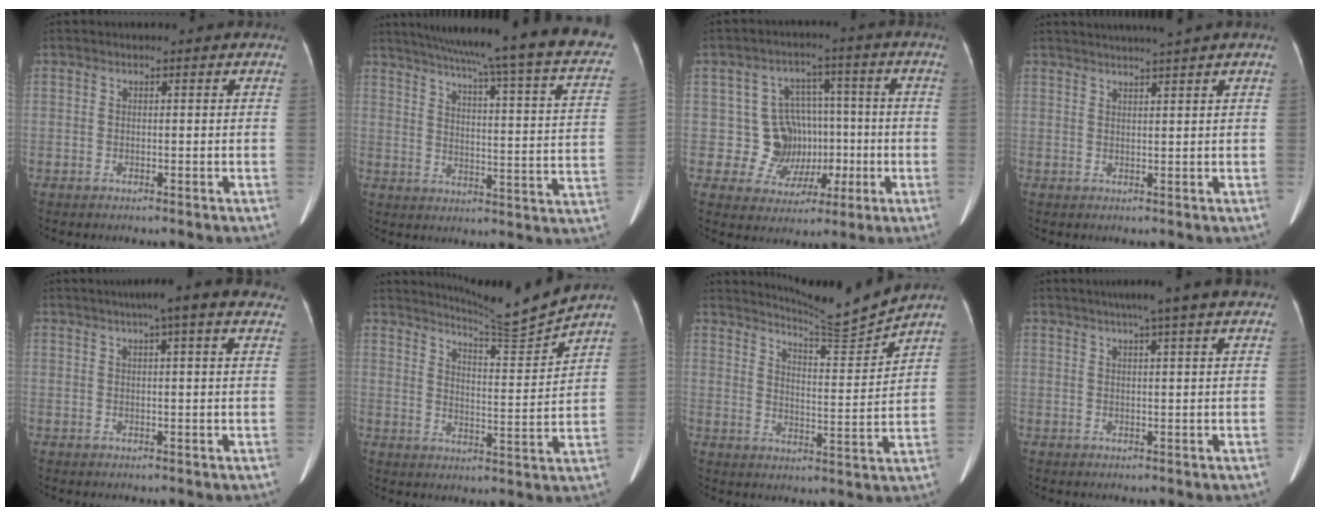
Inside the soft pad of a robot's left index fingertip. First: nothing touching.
{"total": 29.2, "force": [24.0, 1.1, 16.6], "torque": [-0.217, -0.047, 0.291]}
{"total": 8.5, "force": [-0.8, 8.3, 1.6], "torque": [-0.014, 0.036, -0.003]}
{"total": 5.3, "force": [4.5, -1.3, 2.5], "torque": [-0.032, 0.013, 0.064]}
{"total": 8.6, "force": [6.1, 0.6, 6.0], "torque": [-0.077, 0.031, 0.066]}
{"total": 9.1, "force": [8.7, -2.6, 0.7], "torque": [-0.031, -0.053, 0.142]}
{"total": 8.8, "force": [8.4, -2.4, 0.4], "torque": [-0.027, -0.051, 0.139]}
{"total": 6.4, "force": [4.6, -0.6, 4.4], "torque": [-0.068, 0.023, 0.062]}